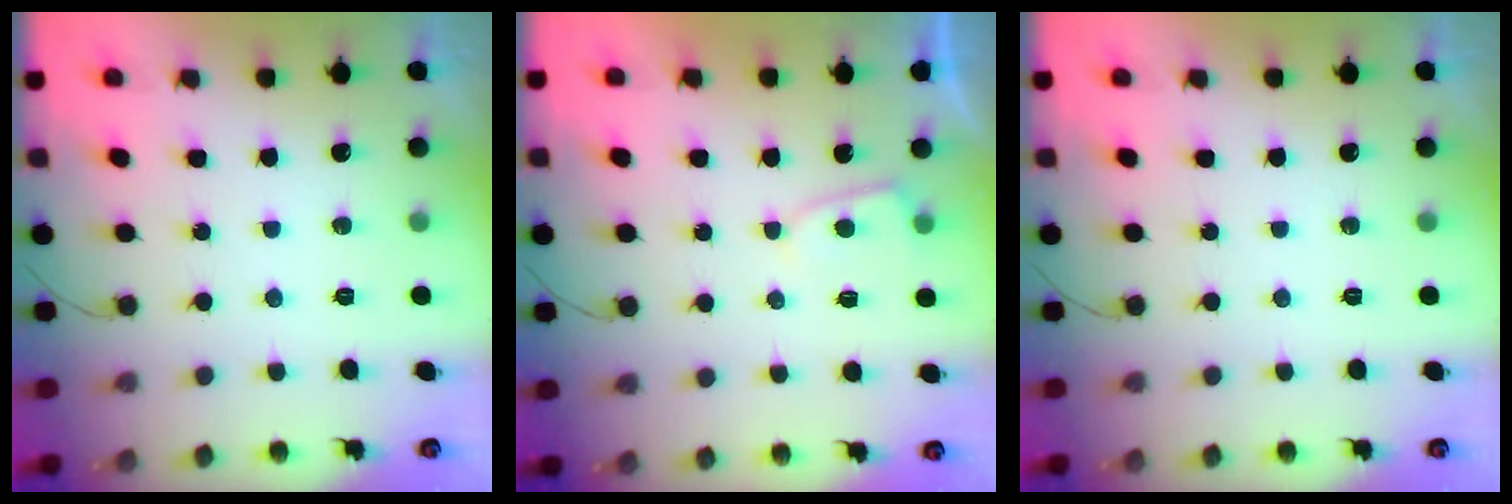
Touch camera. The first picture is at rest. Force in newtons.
{"total": 2.8, "press": 2.8, "slide": 0.3}
{"total": 0.0}